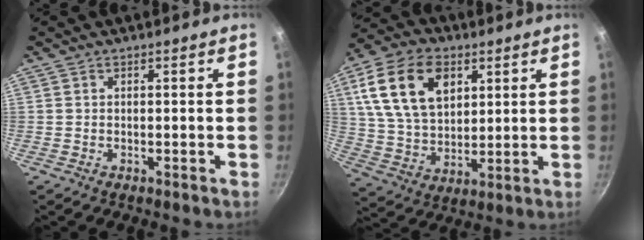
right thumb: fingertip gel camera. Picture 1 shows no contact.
{"total": 17.9, "force": [6.4, 11.7, 11.9], "torque": [-0.200, -0.010, 0.120]}